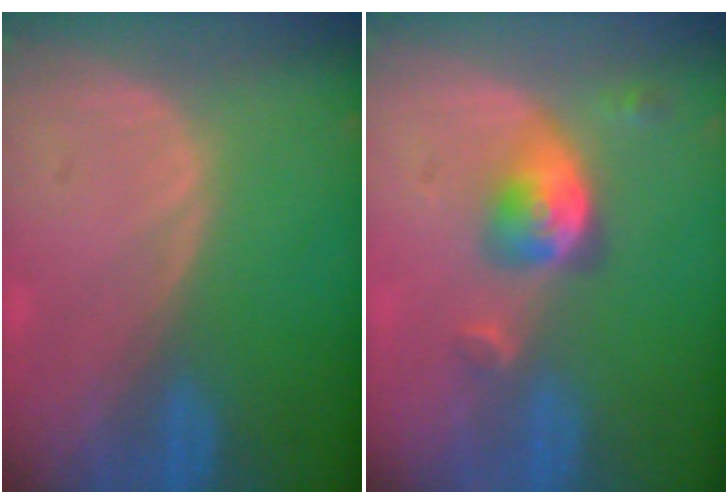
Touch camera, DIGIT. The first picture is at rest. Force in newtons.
{"total": 5.2, "press": 4.7, "slide": 2.2}